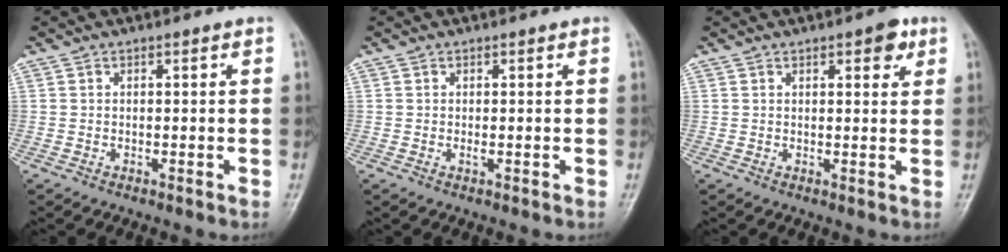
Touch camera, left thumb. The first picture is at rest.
{"total": 0.8, "force": [0.1, 0.2, 0.8], "torque": [-0.015, 0.003, 0.004]}
{"total": 4.0, "force": [2.2, 1.6, 3.0], "torque": [-0.026, -0.006, 0.023]}